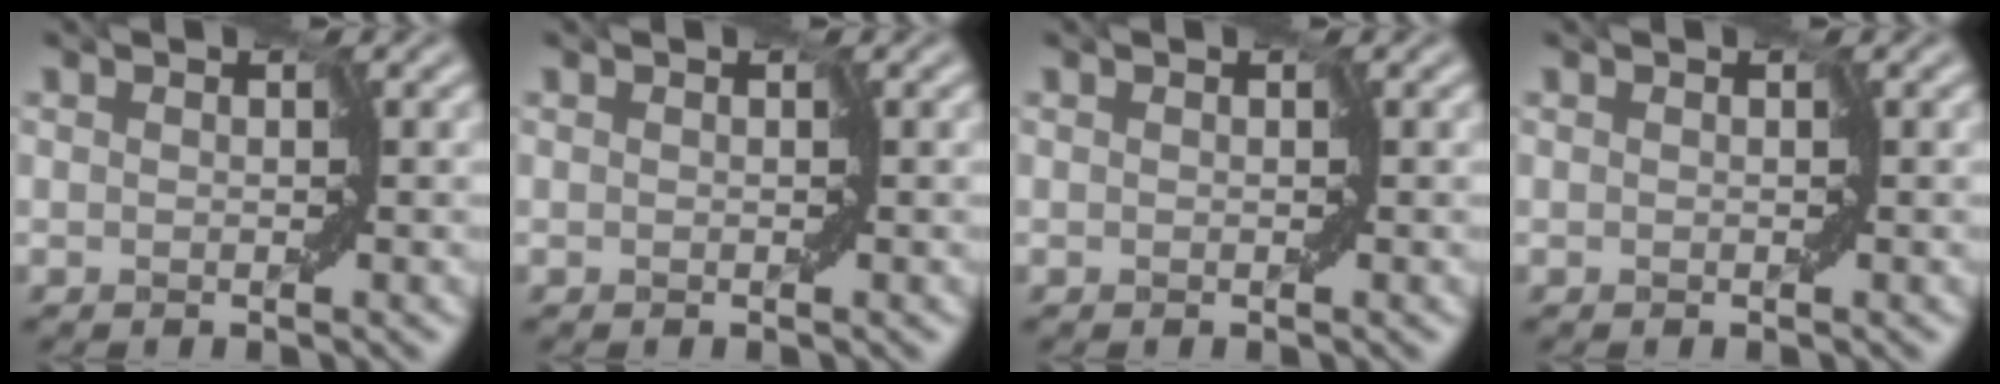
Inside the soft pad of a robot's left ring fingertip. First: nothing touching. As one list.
[{"total": 0.0}, {"total": 0.0}, {"total": 0.0}]